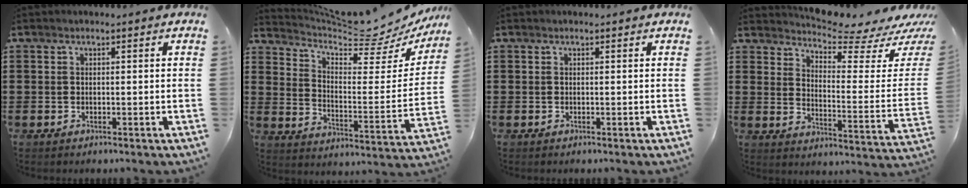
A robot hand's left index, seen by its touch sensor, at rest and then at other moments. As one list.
[{"total": 7.8, "force": [7.2, 0.9, 2.8], "torque": [-0.065, -0.065, 0.118]}, {"total": 0.0}, {"total": 5.0, "force": [4.5, 0.1, 2.1], "torque": [-0.050, -0.051, 0.071]}]